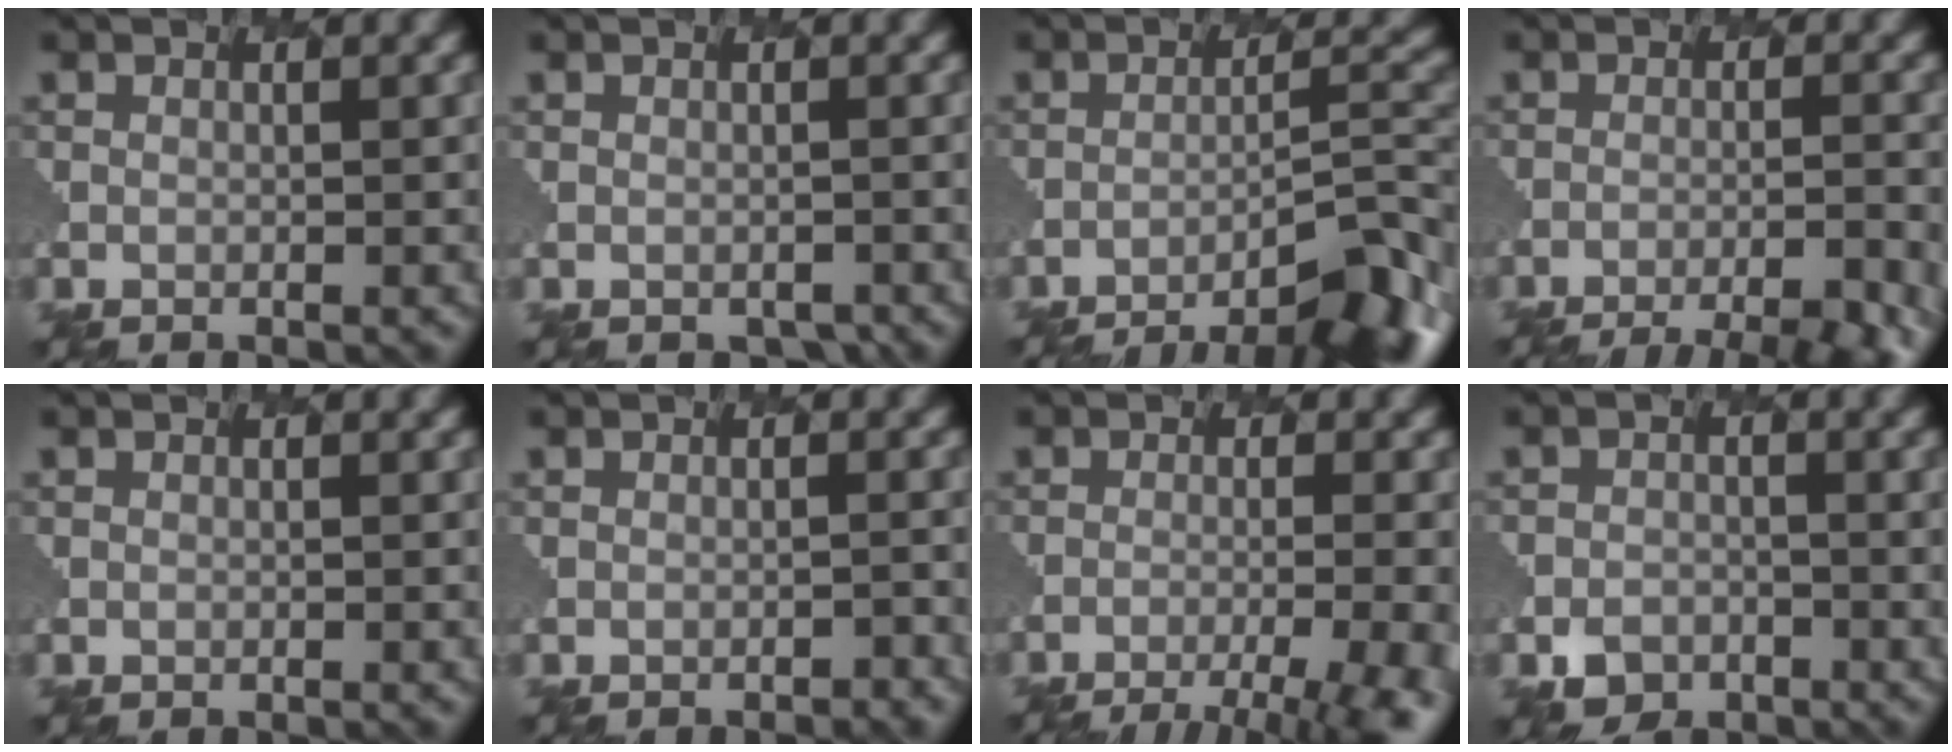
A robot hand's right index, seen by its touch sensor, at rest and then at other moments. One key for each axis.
{"total": 1.0, "fx": -1.0, "fy": 0.3, "fz": 0.1, "tx": -0.009, "ty": -0.001, "tz": 0.006}
{"total": 10.2, "fx": -8.1, "fy": 2.2, "fz": 5.8, "tx": -0.088, "ty": 0.014, "tz": -0.100}
{"total": 9.5, "fx": -7.9, "fy": 2.2, "fz": 4.8, "tx": -0.068, "ty": -0.005, "tz": -0.074}
{"total": 0.0}
{"total": 1.4, "fx": -1.1, "fy": 0.3, "fz": 0.6, "tx": -0.003, "ty": 0.008, "tz": -0.004}
{"total": 11.6, "fx": -8.3, "fy": 3.8, "fz": 7.2, "tx": -0.066, "ty": -0.008, "tz": -0.080}
{"total": 2.7, "fx": -2.4, "fy": 1.4, "fz": -0.4, "tx": -0.010, "ty": -0.003, "tz": -0.038}